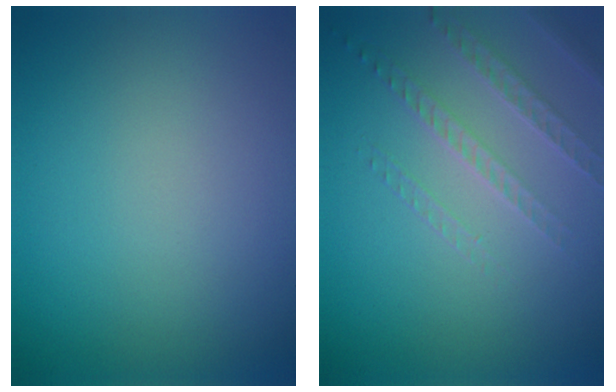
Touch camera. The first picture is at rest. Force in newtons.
{"total": 1.6, "press": 1.3, "slide": 0.9}